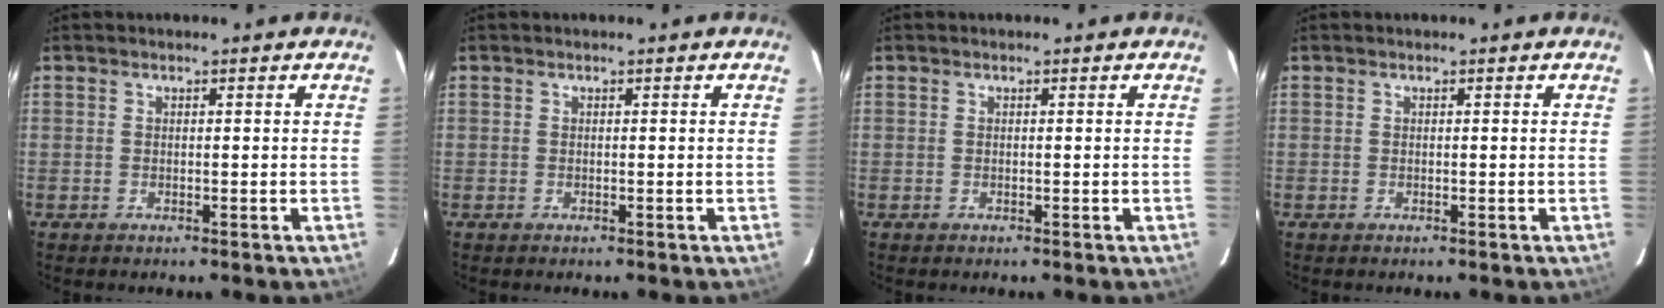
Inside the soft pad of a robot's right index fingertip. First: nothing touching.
{"total": 0.0}
{"total": 0.0}
{"total": 0.0}